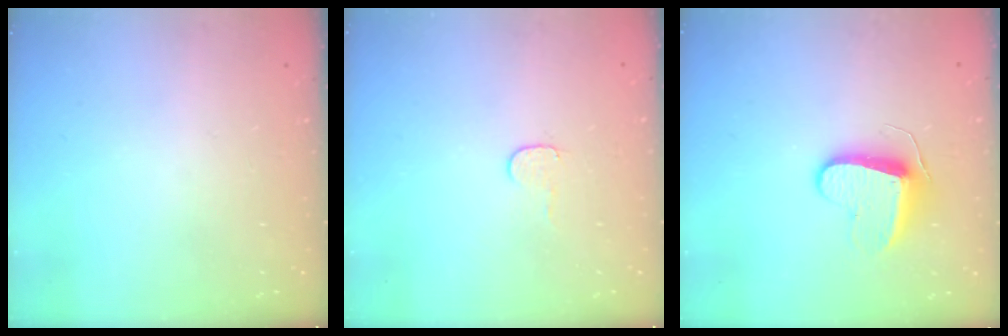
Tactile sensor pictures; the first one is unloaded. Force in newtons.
{"total": 4.0, "press": 4.0, "slide": 0.4}
{"total": 9.0, "press": 9.0, "slide": 0.3}